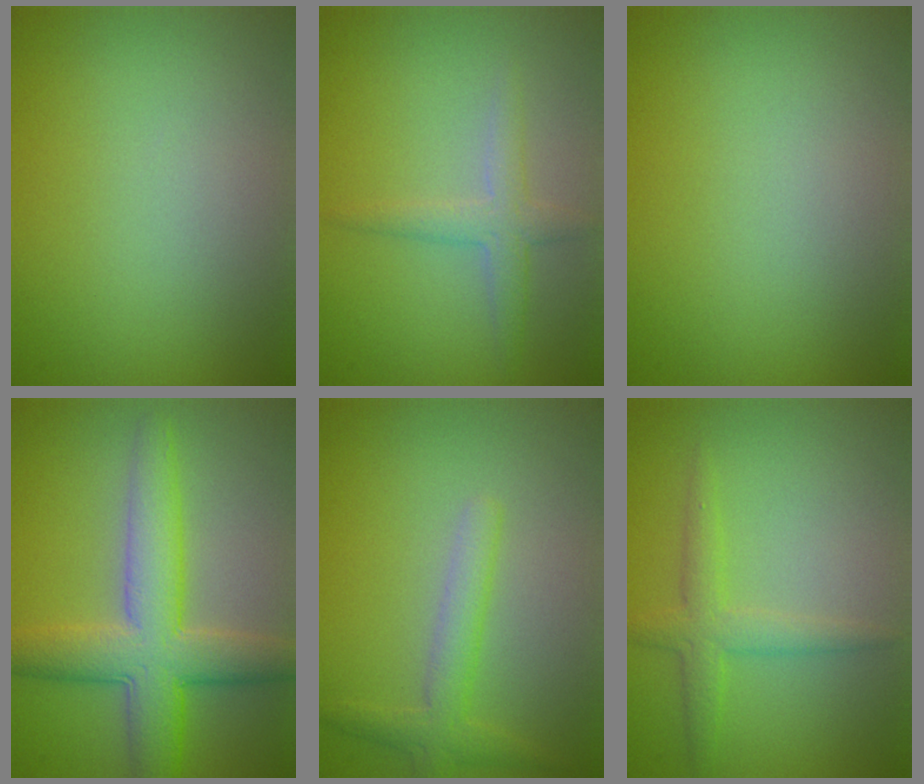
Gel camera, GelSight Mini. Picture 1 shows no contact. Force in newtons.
{"total": 2.3, "press": 2.3, "slide": 0.1}
{"total": 0.0}
{"total": 7.1, "press": 7.1, "slide": 0.2}
{"total": 2.5, "press": 2.5, "slide": 0.1}
{"total": 2.5, "press": 2.5, "slide": 0.1}